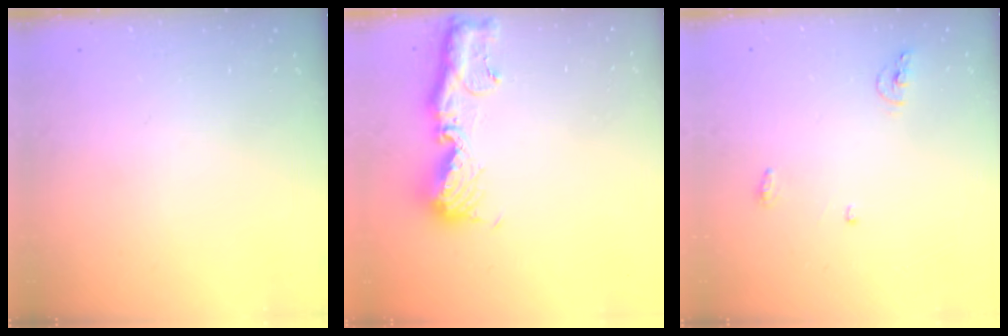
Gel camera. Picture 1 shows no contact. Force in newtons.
{"total": 14.1, "press": 14.0, "slide": 1.5}
{"total": 4.8, "press": 4.7, "slide": 0.8}